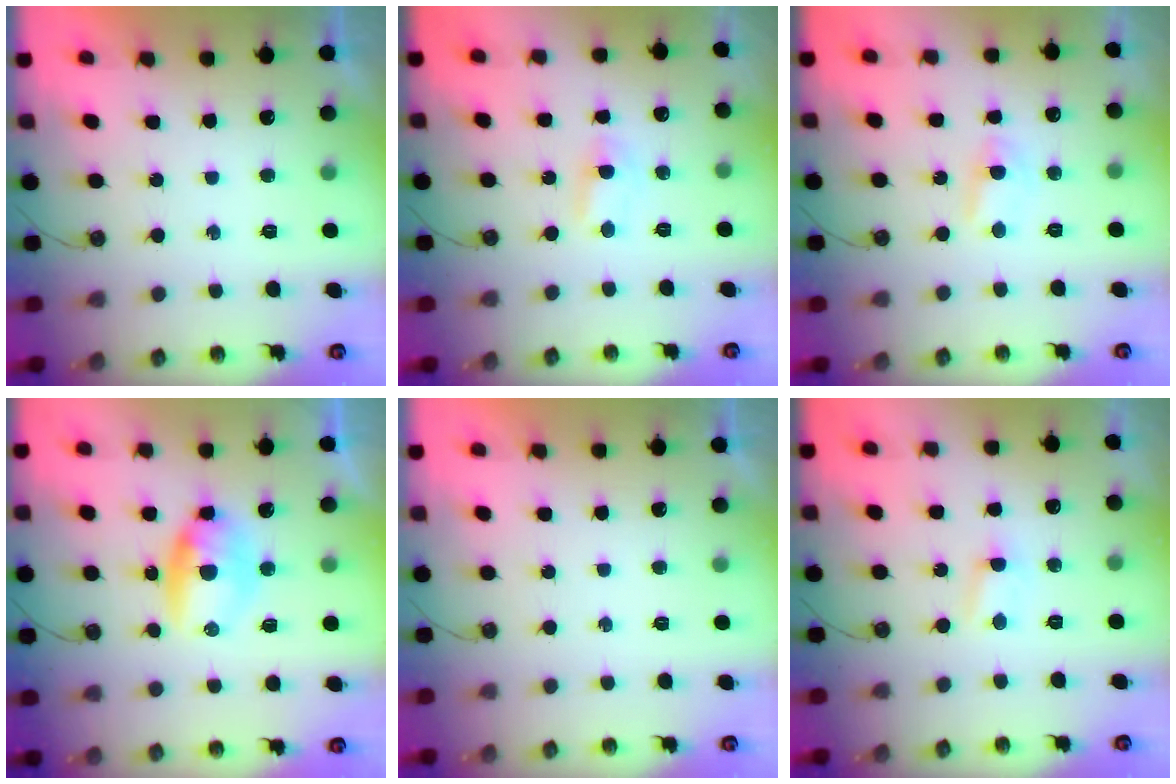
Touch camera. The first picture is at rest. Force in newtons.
{"total": 2.0, "press": 1.9, "slide": 0.7}
{"total": 4.0, "press": 4.0, "slide": 0.5}
{"total": 7.9, "press": 7.7, "slide": 1.4}
{"total": 0.0}
{"total": 2.6, "press": 2.6, "slide": 0.4}